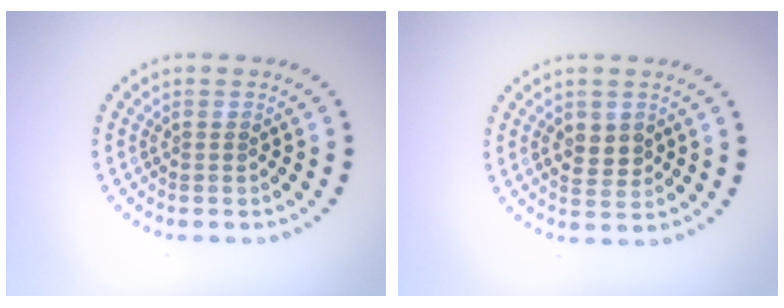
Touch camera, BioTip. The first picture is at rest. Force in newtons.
{"total": 2.5, "press": 2.4, "slide": 0.4}